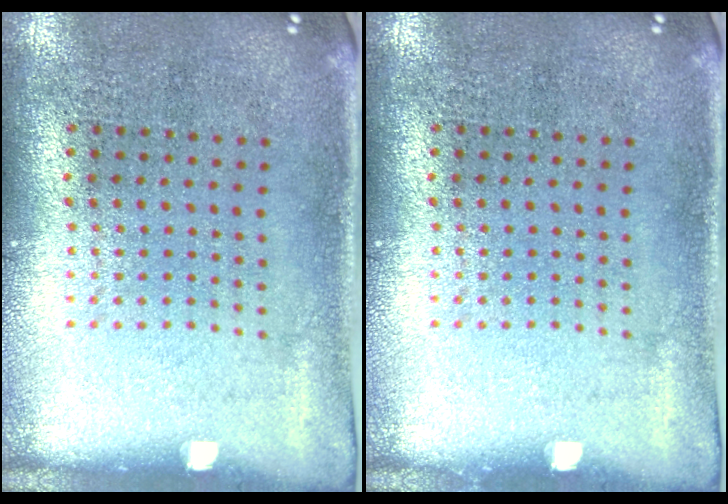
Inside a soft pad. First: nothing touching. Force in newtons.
{"total": 0.0}